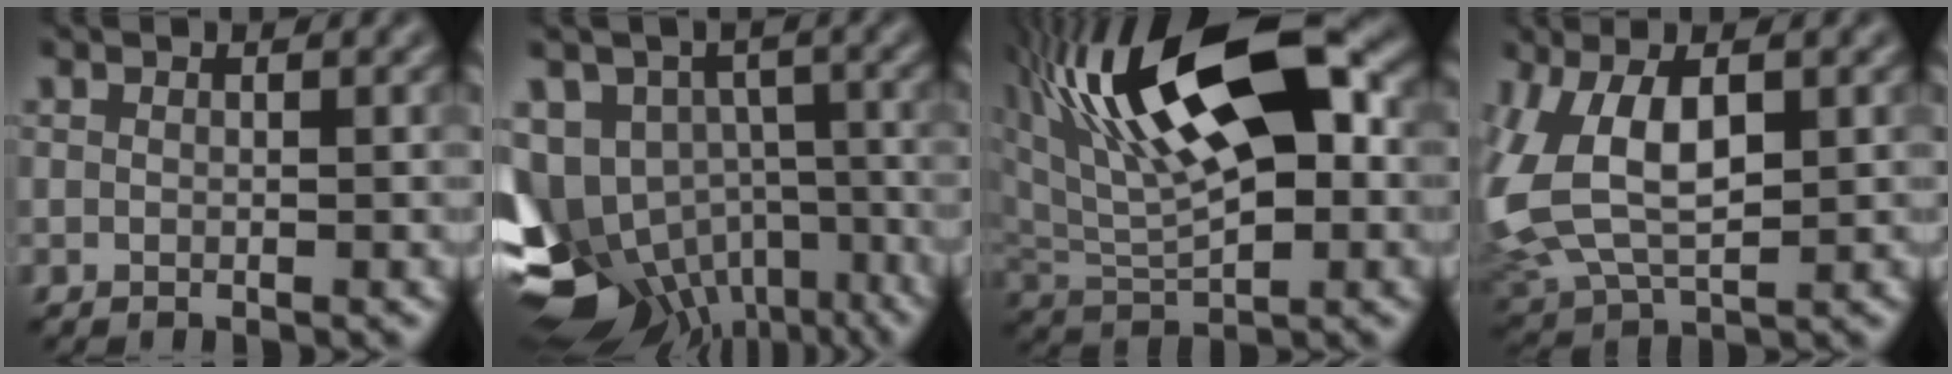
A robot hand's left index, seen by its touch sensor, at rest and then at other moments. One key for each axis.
{"total": 13.5, "fx": -7.5, "fy": 9.5, "fz": 6.0, "tx": -0.121, "ty": -0.030, "tz": -0.086}
{"total": 14.4, "fx": 4.0, "fy": 6.3, "fz": 12.3, "tx": -0.211, "ty": 0.023, "tz": 0.057}
{"total": 8.8, "fx": 1.0, "fy": 4.9, "fz": 7.3, "tx": -0.170, "ty": 0.002, "tz": 0.019}